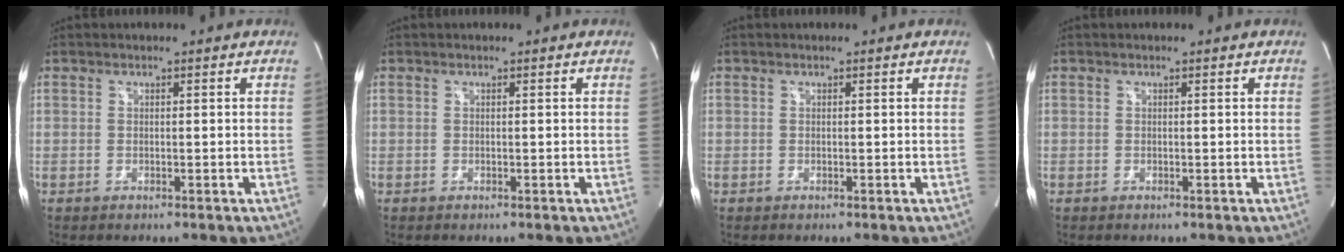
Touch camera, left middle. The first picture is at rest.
{"total": 0.0}
{"total": 0.0}
{"total": 0.0}